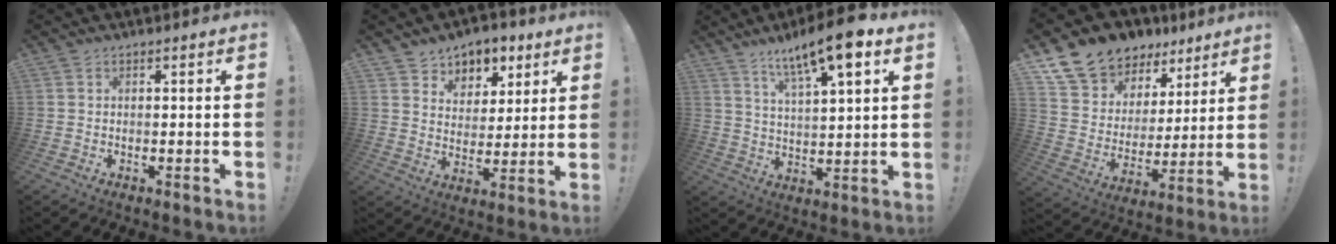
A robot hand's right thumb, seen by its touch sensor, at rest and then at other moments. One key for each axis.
{"total": 7.6, "fx": 4.7, "fy": 6.0, "fz": 0.9, "tx": -0.005, "ty": -0.041, "tz": 0.091}
{"total": 13.3, "fx": 8.4, "fy": 2.5, "fz": 9.9, "tx": -0.168, "ty": -0.041, "tz": 0.134}
{"total": 12.3, "fx": 9.5, "fy": 7.3, "fz": 2.6, "tx": -0.054, "ty": -0.076, "tz": 0.185}